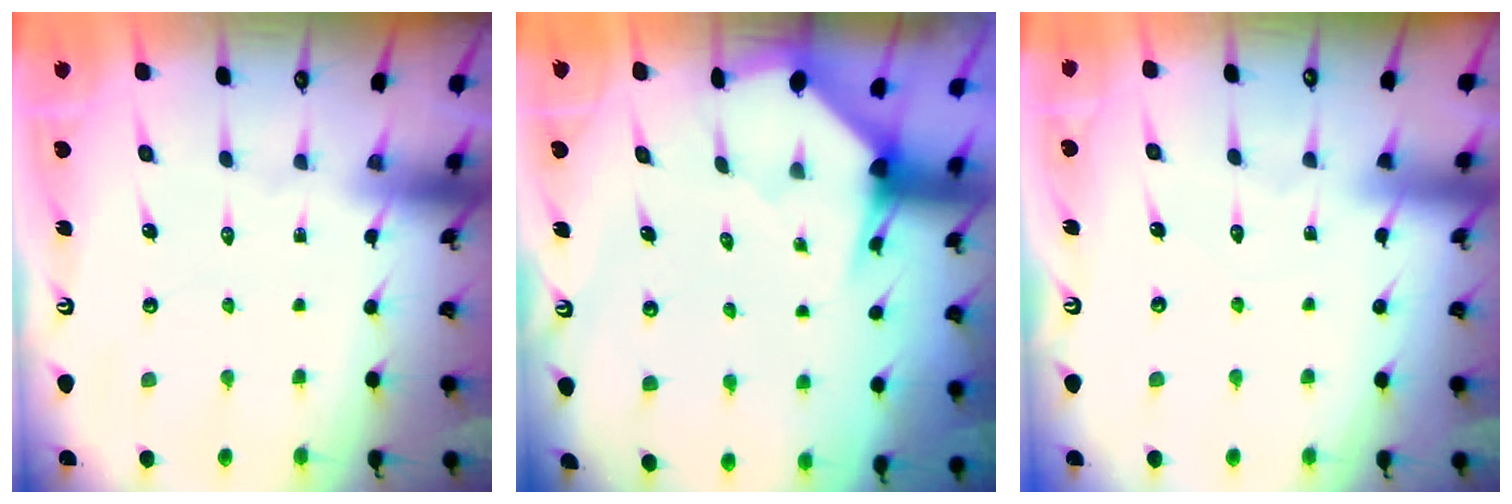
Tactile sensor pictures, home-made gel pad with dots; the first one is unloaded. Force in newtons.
{"total": 3.3, "press": 3.2, "slide": 0.3}
{"total": 2.9, "press": 2.9, "slide": 0.3}